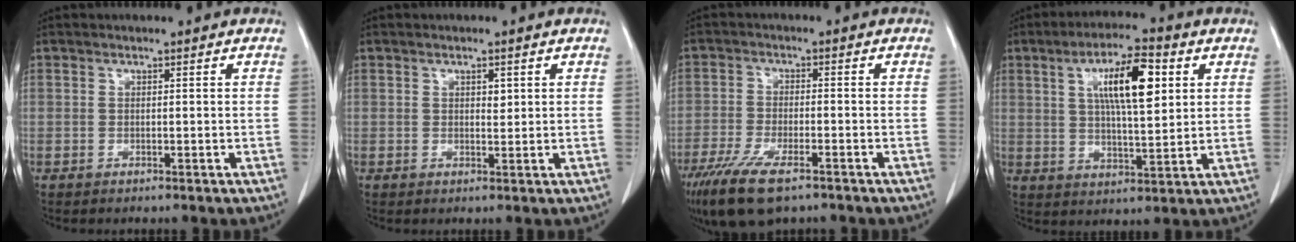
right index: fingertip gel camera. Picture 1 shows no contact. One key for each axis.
{"total": 1.4, "fx": 0.6, "fy": 0.7, "fz": 1.1, "tx": -0.018, "ty": -0.002, "tz": 0.009}
{"total": 10.8, "fx": -7.4, "fy": 3.0, "fz": 7.3, "tx": -0.131, "ty": -0.024, "tz": -0.125}
{"total": 11.3, "fx": 3.6, "fy": 2.6, "fz": 10.4, "tx": -0.181, "ty": 0.011, "tz": 0.061}